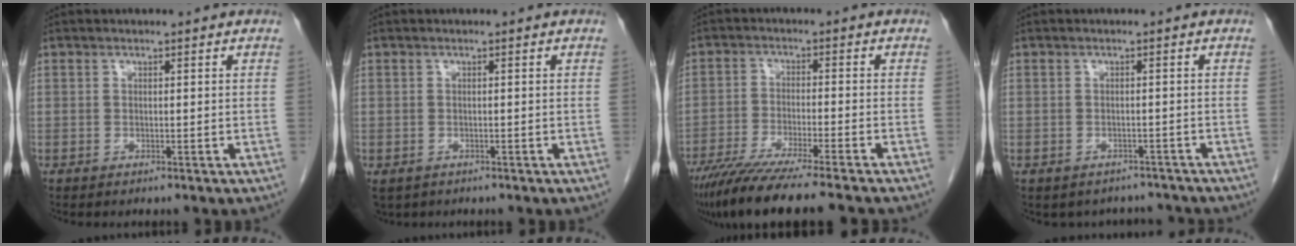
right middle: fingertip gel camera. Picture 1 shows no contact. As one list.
[{"total": 3.0, "force": [-1.8, 2.0, 1.2], "torque": [-0.024, -0.005, -0.023]}, {"total": 13.7, "force": [-11.4, -0.4, 7.6], "torque": [-0.114, -0.042, -0.183]}, {"total": 5.2, "force": [-4.6, 2.4, 0.0], "torque": [0.008, 0.014, -0.052]}]